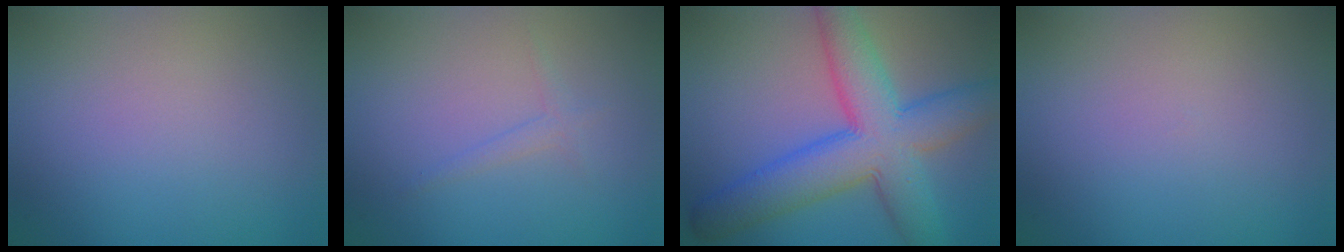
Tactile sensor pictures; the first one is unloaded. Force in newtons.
{"total": 1.0, "press": 1.0, "slide": 0.1}
{"total": 9.6, "press": 9.6, "slide": 0.2}
{"total": 0.0}